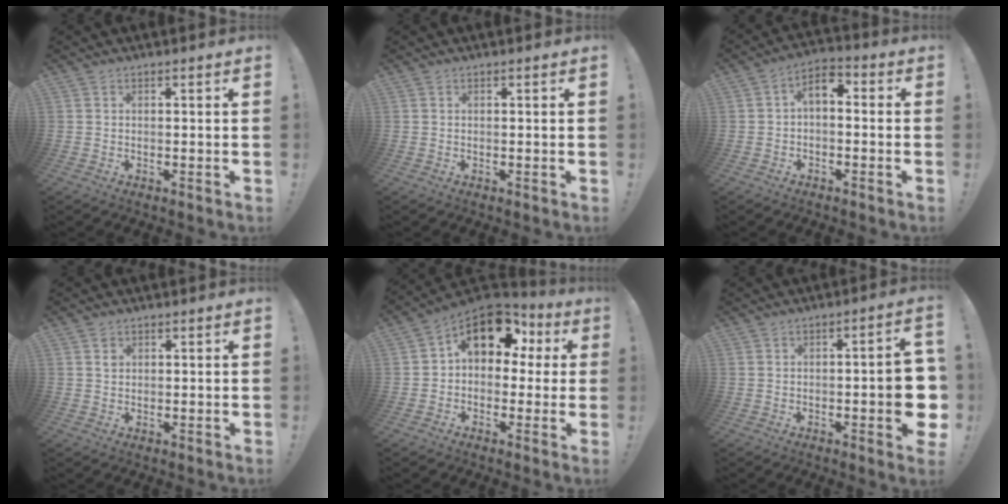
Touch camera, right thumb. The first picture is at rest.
{"total": 0.0}
{"total": 4.6, "force": [-1.0, 2.8, 3.6], "torque": [-0.058, 0.009, -0.015]}
{"total": 1.0, "force": [0.6, 0.8, 0.1], "torque": [0.012, -0.005, 0.009]}
{"total": 13.5, "force": [5.4, 8.9, 8.7], "torque": [-0.119, -0.020, 0.099]}
{"total": 9.0, "force": [-2.0, 2.0, 8.6], "torque": [-0.110, 0.003, -0.029]}